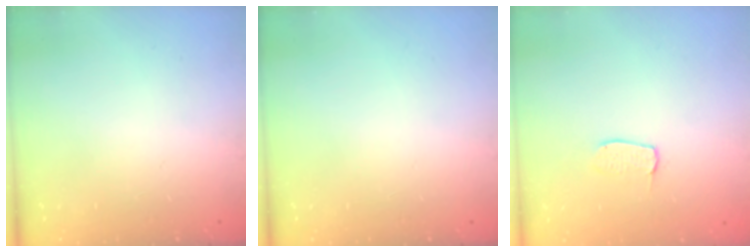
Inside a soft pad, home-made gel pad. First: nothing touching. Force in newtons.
{"total": 0.0}
{"total": 3.9, "press": 3.9, "slide": 0.2}